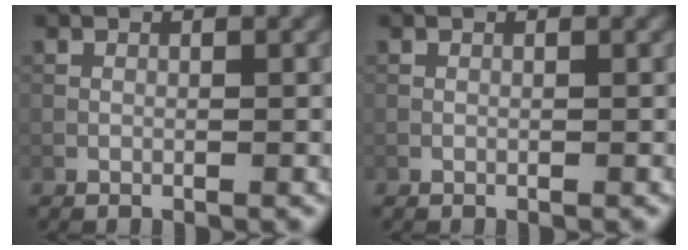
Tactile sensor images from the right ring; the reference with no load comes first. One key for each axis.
{"total": 0.0}